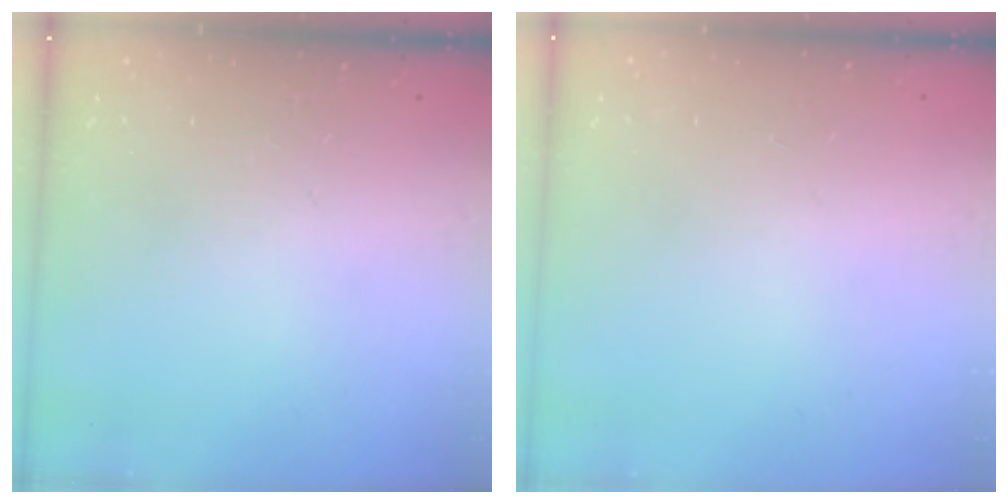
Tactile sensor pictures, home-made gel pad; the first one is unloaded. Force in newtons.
{"total": 1.1, "press": 0.9, "slide": 0.6}